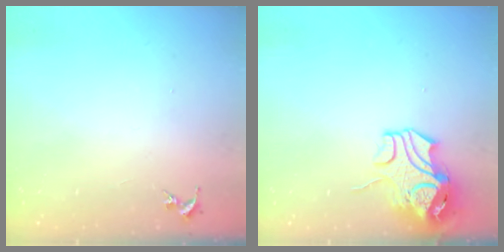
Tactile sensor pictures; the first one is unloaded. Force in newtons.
{"total": 10.9, "press": 10.8, "slide": 1.6}